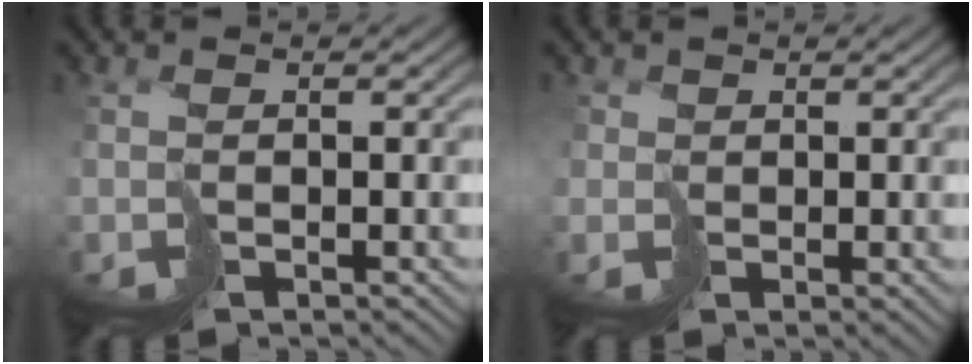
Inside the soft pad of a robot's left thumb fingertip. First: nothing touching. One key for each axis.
{"total": 1.2, "fx": 0.6, "fy": 0.3, "fz": -0.9, "tx": 0.017, "ty": -0.001, "tz": 0.007}